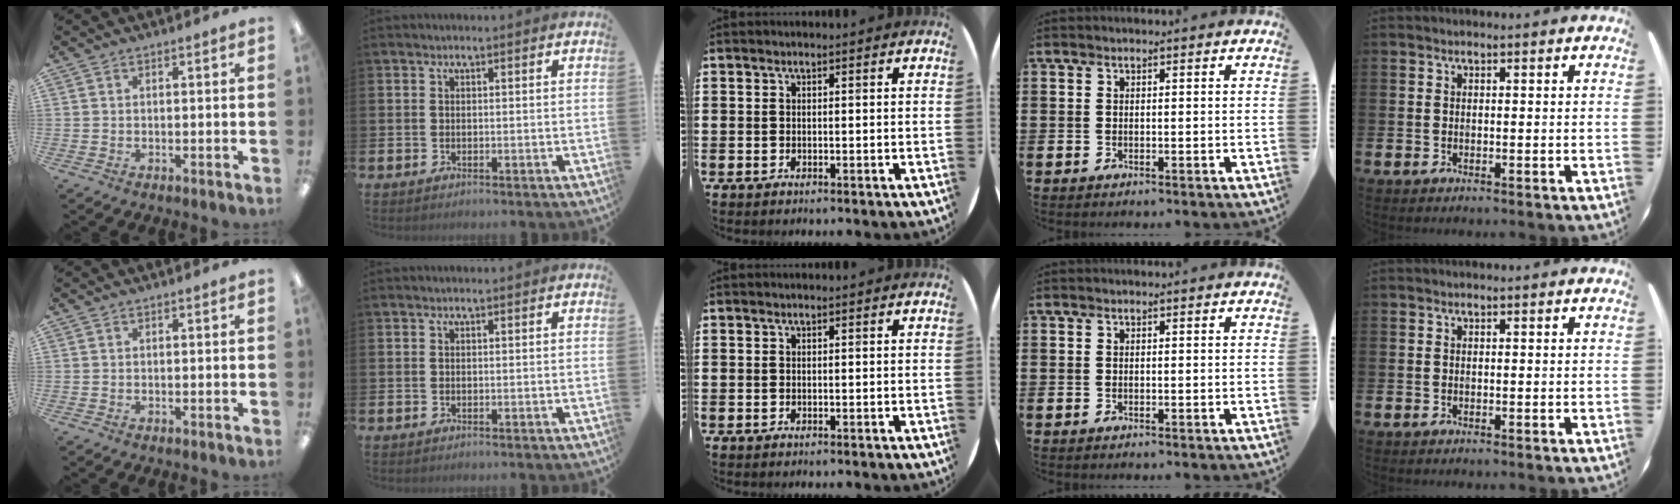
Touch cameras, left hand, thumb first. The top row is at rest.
{}